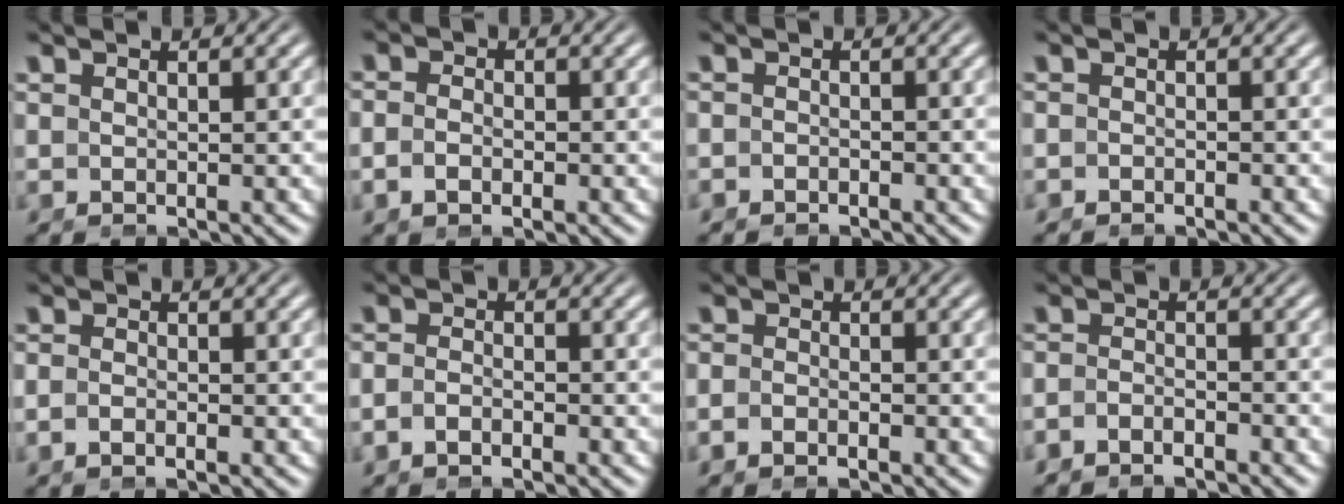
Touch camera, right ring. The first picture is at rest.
{"total": 1.8, "force": [-1.0, 0.9, 1.1], "torque": [-0.026, -0.009, -0.016]}
{"total": 1.4, "force": [-1.4, 0.2, -0.3], "torque": [-0.002, -0.014, -0.018]}
{"total": 1.1, "force": [-1.0, 0.0, -0.2], "torque": [-0.003, -0.011, -0.014]}
{"total": 1.3, "force": [-1.0, 0.3, 0.9], "torque": [-0.020, -0.005, -0.017]}
{"total": 1.7, "force": [-1.4, 0.7, 0.9], "torque": [-0.021, -0.009, -0.024]}
{"total": 1.8, "force": [-1.4, 0.9, 0.7], "torque": [-0.019, -0.007, -0.026]}
{"total": 2.5, "force": [-2.4, 0.6, 0.6], "torque": [-0.014, -0.012, -0.037]}